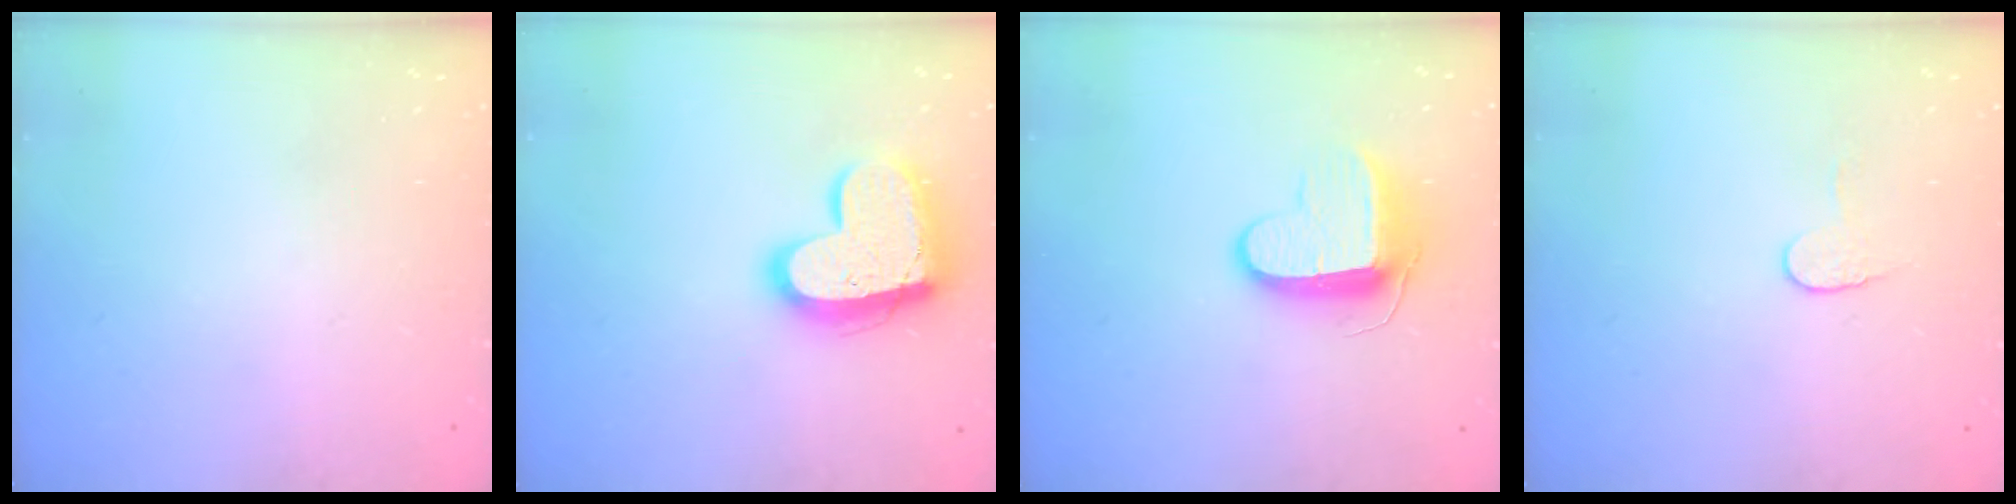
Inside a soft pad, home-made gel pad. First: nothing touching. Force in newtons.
{"total": 16.8, "press": 16.7, "slide": 1.5}
{"total": 9.7, "press": 9.7, "slide": 0.9}
{"total": 5.3, "press": 5.3, "slide": 0.5}